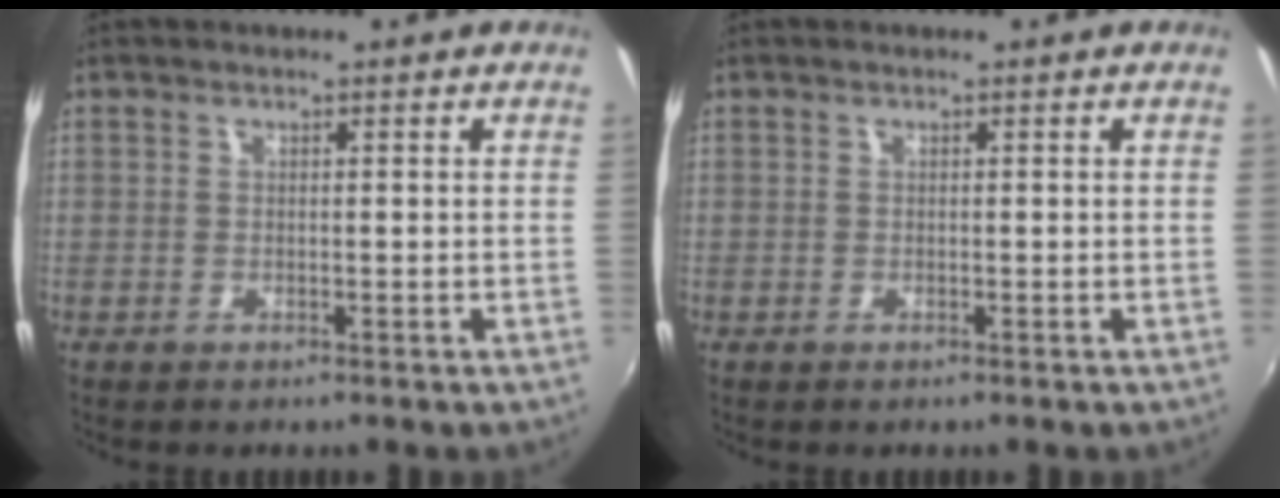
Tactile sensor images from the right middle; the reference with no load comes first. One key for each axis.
{"total": 0.0}